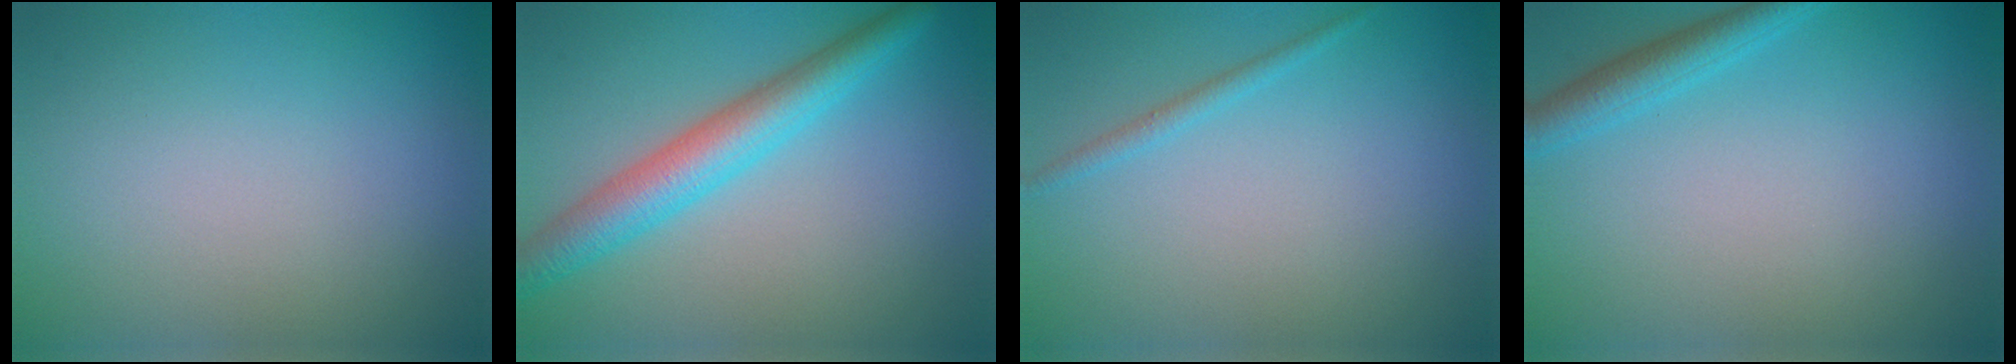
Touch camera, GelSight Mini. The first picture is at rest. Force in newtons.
{"total": 5.1, "press": 5.1, "slide": 0.2}
{"total": 1.1, "press": 1.0, "slide": 0.1}
{"total": 2.7, "press": 2.7, "slide": 0.2}